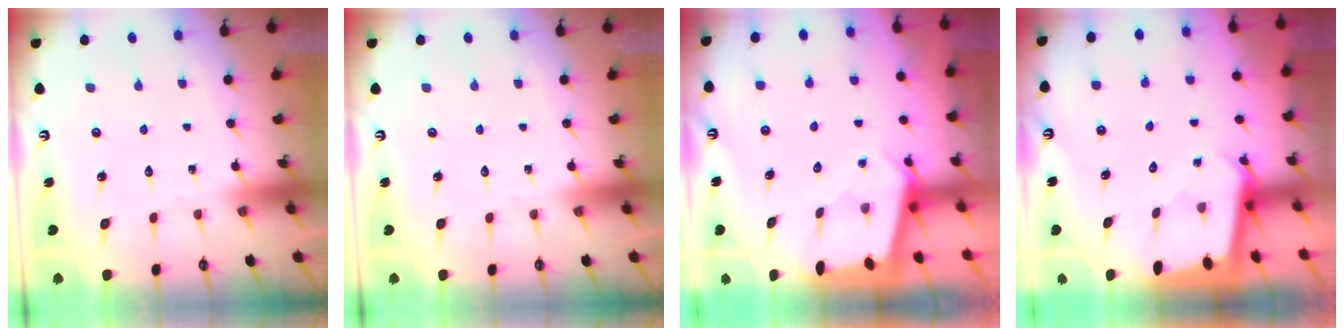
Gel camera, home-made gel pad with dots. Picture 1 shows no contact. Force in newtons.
{"total": 0.0}
{"total": 2.5, "press": 2.5, "slide": 0.3}
{"total": 2.4, "press": 2.4, "slide": 0.1}